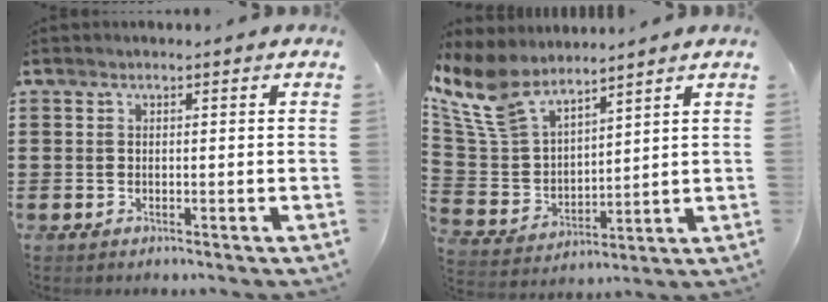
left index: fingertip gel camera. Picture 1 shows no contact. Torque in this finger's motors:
{"motor_torque": [2.14, 0.00, 1.05, 0.21]}